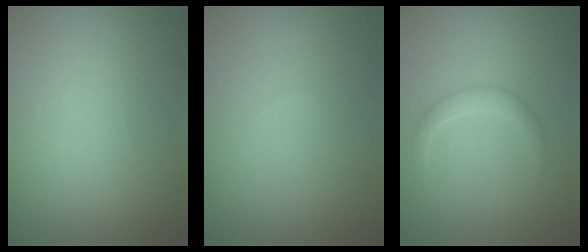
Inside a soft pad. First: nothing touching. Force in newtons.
{"total": 0.0}
{"total": 1.5, "press": 1.5, "slide": 0.1}